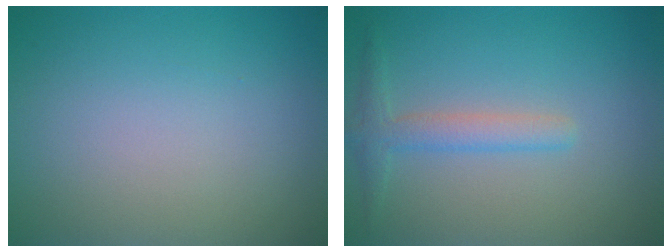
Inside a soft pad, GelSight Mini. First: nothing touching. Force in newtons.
{"total": 2.2, "press": 2.2, "slide": 0.1}